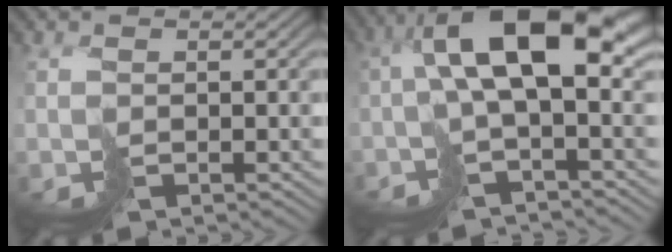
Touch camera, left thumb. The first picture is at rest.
{"total": 11.8, "force": [0.4, 4.4, 11.0], "torque": [-0.201, 0.013, 0.003]}